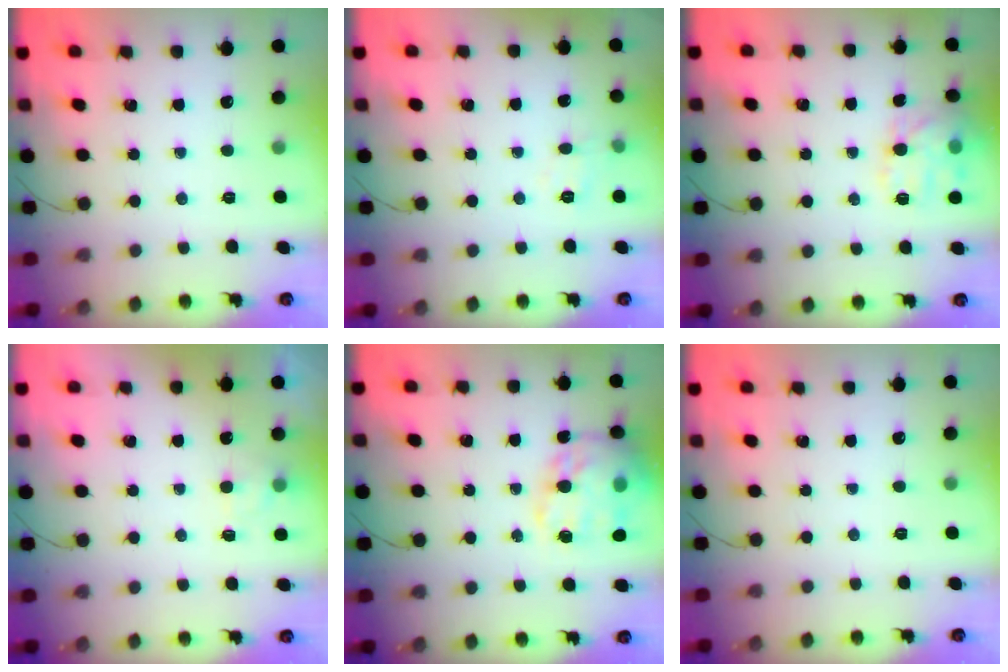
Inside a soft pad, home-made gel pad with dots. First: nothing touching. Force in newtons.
{"total": 4.3, "press": 4.1, "slide": 1.2}
{"total": 13.9, "press": 13.9, "slide": 0.5}
{"total": 2.7, "press": 2.3, "slide": 1.4}
{"total": 23.1, "press": 22.8, "slide": 3.7}
{"total": 0.0}